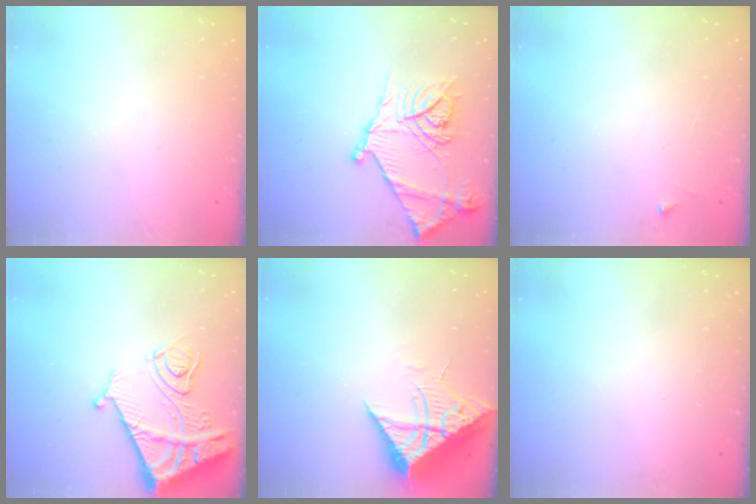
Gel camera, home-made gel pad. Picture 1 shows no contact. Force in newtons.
{"total": 18.1, "press": 18.1, "slide": 1.2}
{"total": 2.5, "press": 2.5, "slide": 0.3}
{"total": 13.8, "press": 13.8, "slide": 1.4}
{"total": 11.8, "press": 11.7, "slide": 1.2}
{"total": 0.0}